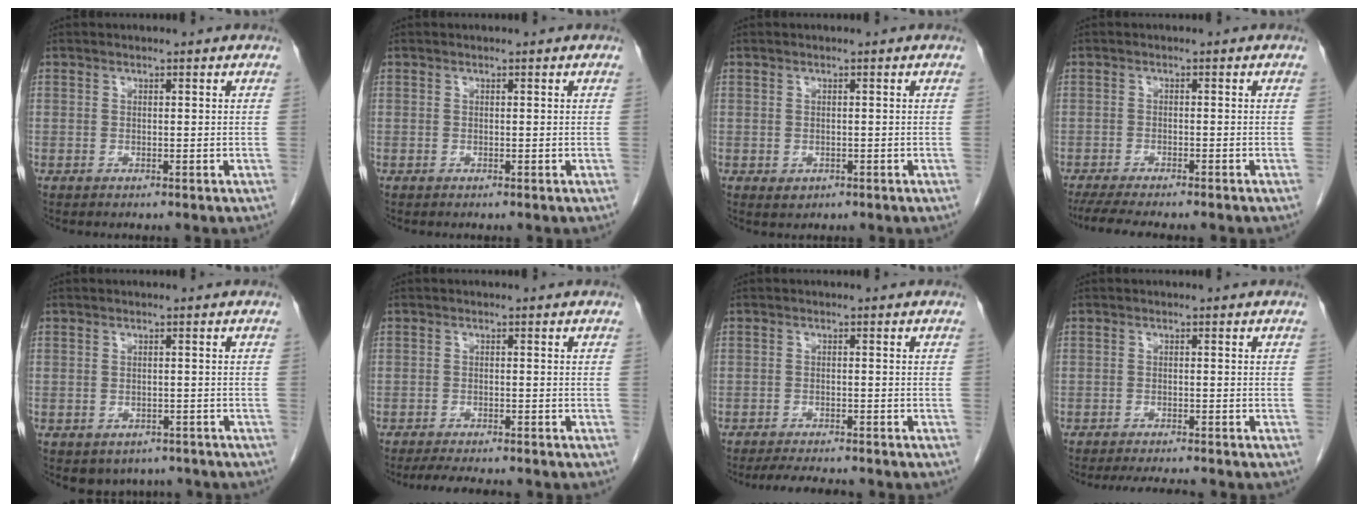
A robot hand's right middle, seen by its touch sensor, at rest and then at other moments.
{"total": 0.0}
{"total": 1.1, "force": [-0.4, 0.9, 0.5], "torque": [-0.011, 0.000, 0.002]}
{"total": 9.1, "force": [-7.7, 1.1, 4.7], "torque": [-0.066, -0.013, -0.114]}
{"total": 4.3, "force": [-3.3, 2.6, 0.6], "torque": [0.004, 0.010, -0.040]}
{"total": 6.4, "force": [-5.6, 1.0, 2.8], "torque": [-0.041, -0.012, -0.084]}
{"total": 6.1, "force": [-5.5, 0.9, 2.4], "torque": [-0.034, -0.013, -0.083]}
{"total": 5.3, "force": [-4.9, 0.4, 2.0], "torque": [-0.024, -0.012, -0.073]}